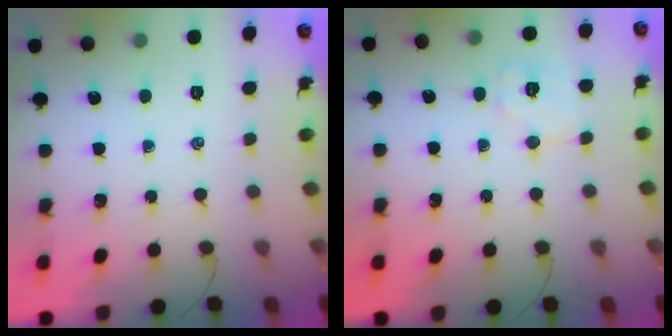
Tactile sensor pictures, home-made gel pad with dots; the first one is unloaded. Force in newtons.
{"total": 7.3, "press": 7.2, "slide": 1.0}